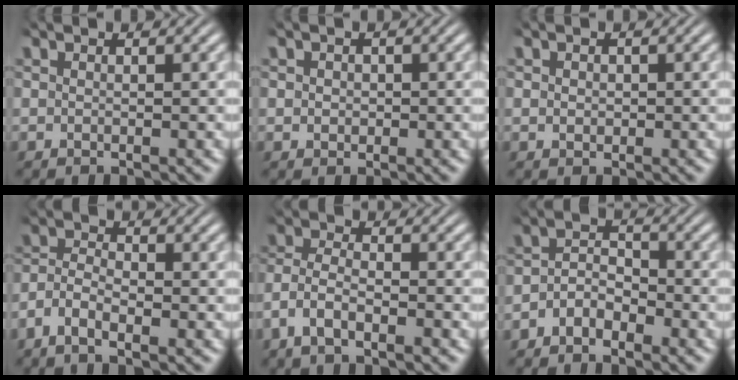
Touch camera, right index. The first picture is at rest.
{"total": 1.3, "force": [0.1, 1.3, 0.3], "torque": [-0.008, 0.002, 0.000]}
{"total": 0.7, "force": [0.1, 0.7, 0.3], "torque": [-0.011, -0.002, 0.005]}
{"total": 3.9, "force": [-1.5, 3.0, 2.0], "torque": [-0.053, -0.007, -0.035]}
{"total": 4.1, "force": [-1.3, 3.2, 2.2], "torque": [-0.068, -0.013, -0.023]}
{"total": 3.9, "force": [-2.1, 2.9, 1.5], "torque": [-0.023, -0.001, -0.046]}